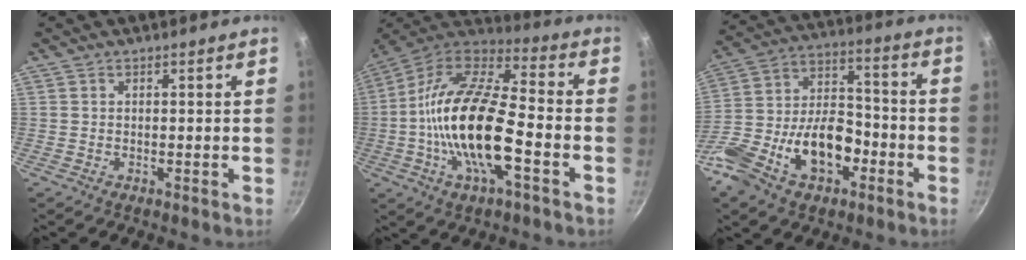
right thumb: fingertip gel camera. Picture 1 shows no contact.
{"total": 22.5, "force": [-5.0, 8.9, 20.1], "torque": [-0.375, 0.033, -0.113]}
{"total": 19.8, "force": [-7.6, 12.0, 13.8], "torque": [-0.229, 0.059, -0.142]}